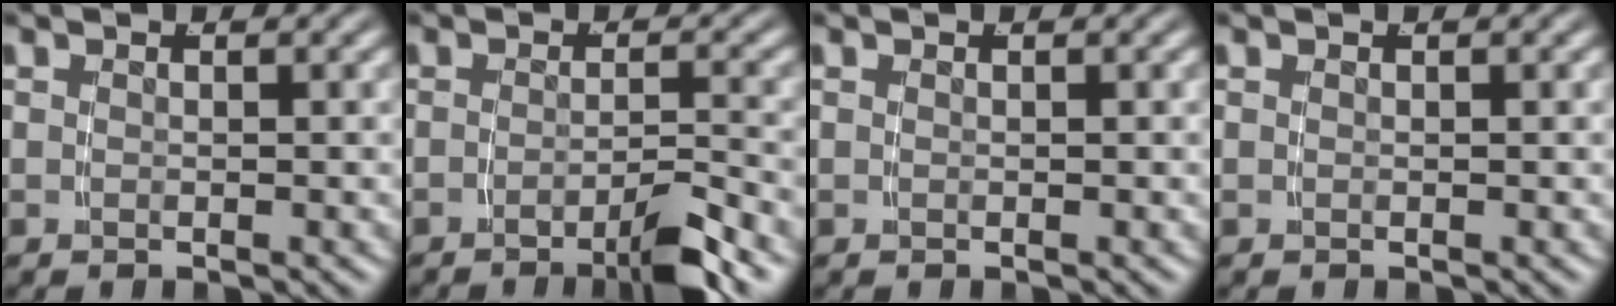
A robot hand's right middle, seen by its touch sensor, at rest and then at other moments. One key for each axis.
{"total": 3.9, "fx": -2.7, "fy": 0.0, "fz": 2.8, "tx": -0.033, "ty": 0.002, "tz": -0.051}
{"total": 0.0}
{"total": 0.0}